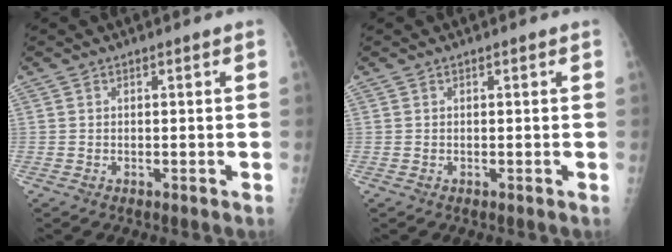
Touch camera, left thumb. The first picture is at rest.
{"total": 0.0}